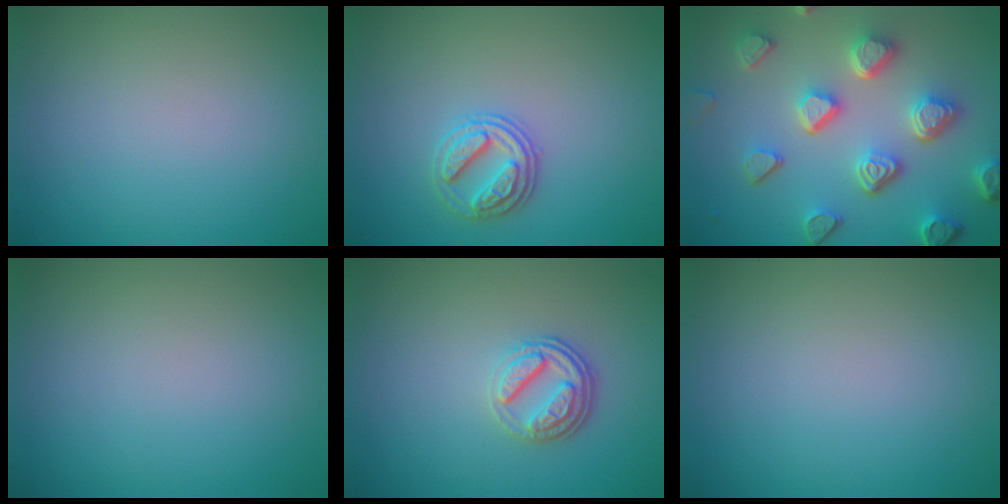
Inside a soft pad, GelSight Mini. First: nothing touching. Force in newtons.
{"total": 2.6, "press": 2.6, "slide": 0.5}
{"total": 6.7, "press": 5.3, "slide": 4.2}
{"total": 0.0}
{"total": 3.5, "press": 2.6, "slide": 2.3}
{"total": 0.0}